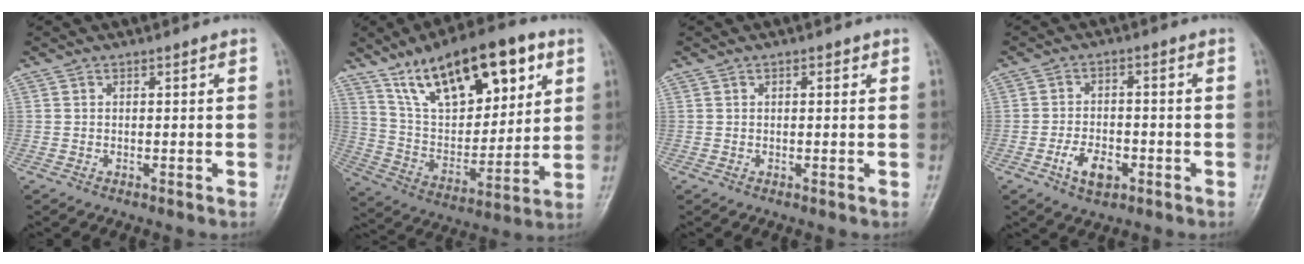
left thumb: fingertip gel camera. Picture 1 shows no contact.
{"total": 23.2, "force": [12.3, 10.5, 16.6], "torque": [-0.222, -0.036, 0.219]}
{"total": 1.0, "force": [0.5, 0.5, 0.7], "torque": [-0.008, 0.001, 0.004]}
{"total": 6.0, "force": [-2.6, 3.5, 4.1], "torque": [-0.065, 0.013, -0.044]}